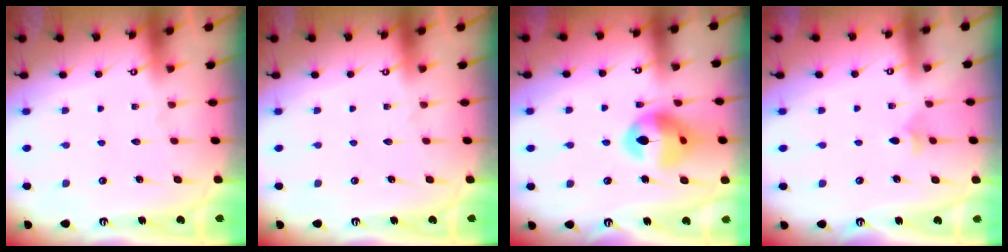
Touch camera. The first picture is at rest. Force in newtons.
{"total": 0.0}
{"total": 14.9, "press": 14.8, "slide": 1.8}
{"total": 2.9, "press": 2.8, "slide": 0.9}